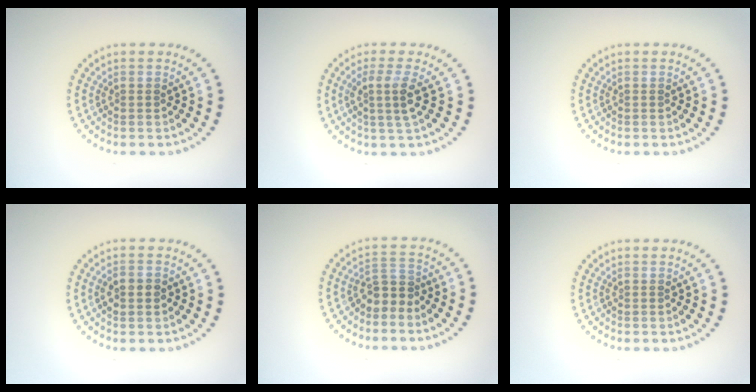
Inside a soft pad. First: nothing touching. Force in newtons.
{"total": 2.5, "press": 1.9, "slide": 1.6}
{"total": 0.0}
{"total": 1.6, "press": 1.6, "slide": 0.2}
{"total": 2.0, "press": 1.5, "slide": 1.3}
{"total": 0.0}